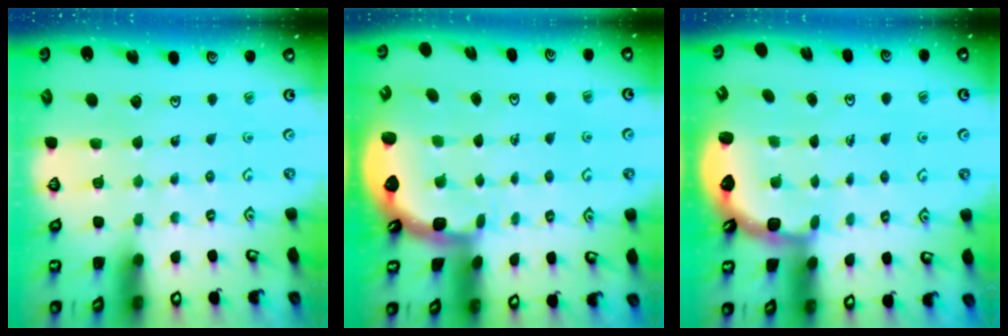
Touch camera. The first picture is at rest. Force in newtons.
{"total": 2.5, "press": 1.6, "slide": 1.9}
{"total": 2.7, "press": 2.0, "slide": 1.9}